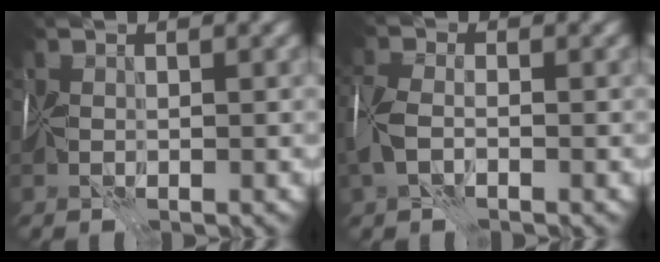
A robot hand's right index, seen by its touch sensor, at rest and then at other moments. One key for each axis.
{"total": 3.5, "fx": -1.3, "fy": 2.1, "fz": 2.5, "tx": -0.064, "ty": 0.003, "tz": -0.033}